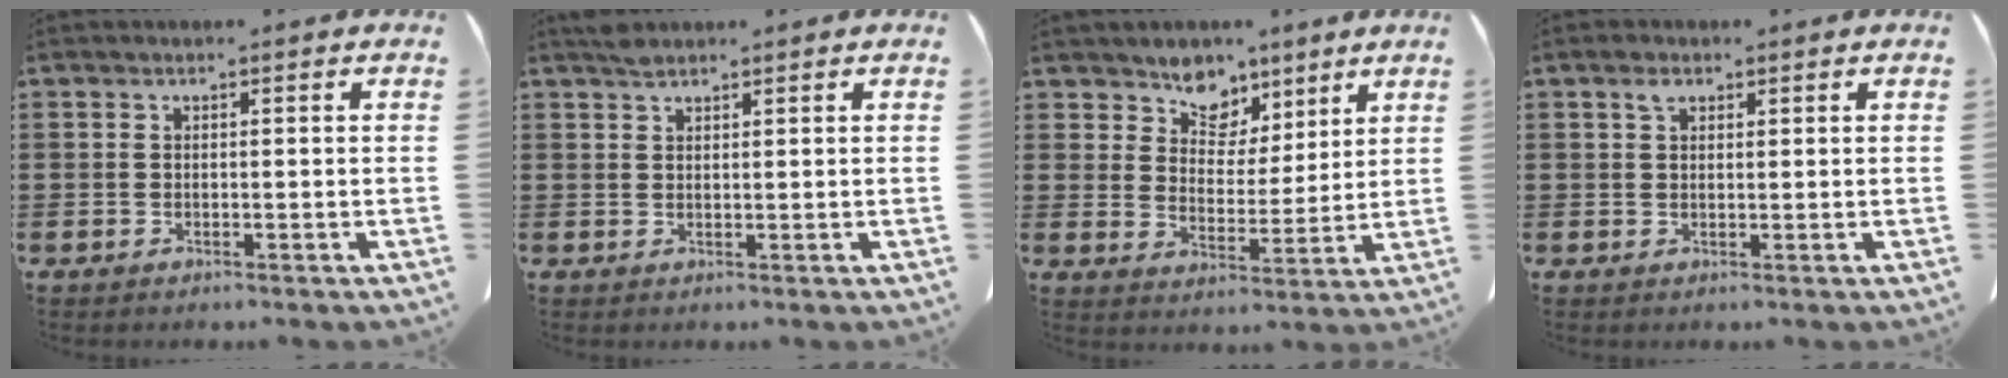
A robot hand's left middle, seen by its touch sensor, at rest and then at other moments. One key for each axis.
{"total": 1.6, "fx": 1.3, "fy": 0.4, "fz": 0.8, "tx": -0.020, "ty": -0.001, "tz": 0.025}
{"total": 6.3, "fx": 4.8, "fy": 4.0, "fz": 0.5, "tx": -0.047, "ty": -0.027, "tz": 0.087}
{"total": 1.5, "fx": 0.7, "fy": 0.8, "fz": 1.0, "tx": -0.015, "ty": 0.000, "tz": 0.011}